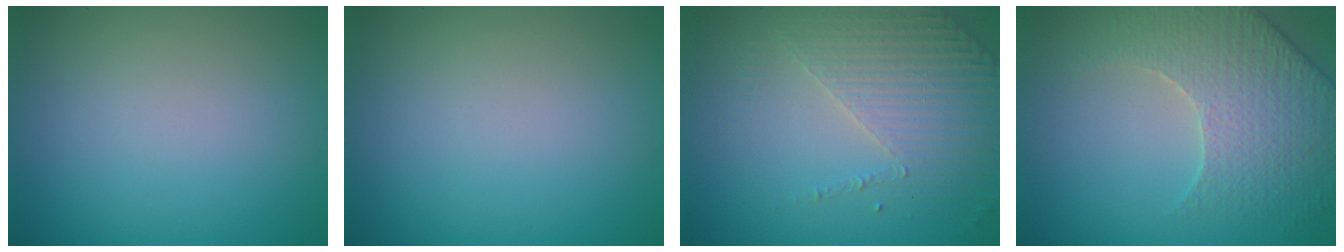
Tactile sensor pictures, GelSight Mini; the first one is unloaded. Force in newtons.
{"total": 0.0}
{"total": 4.3, "press": 3.2, "slide": 2.9}
{"total": 4.4, "press": 4.3, "slide": 1.1}